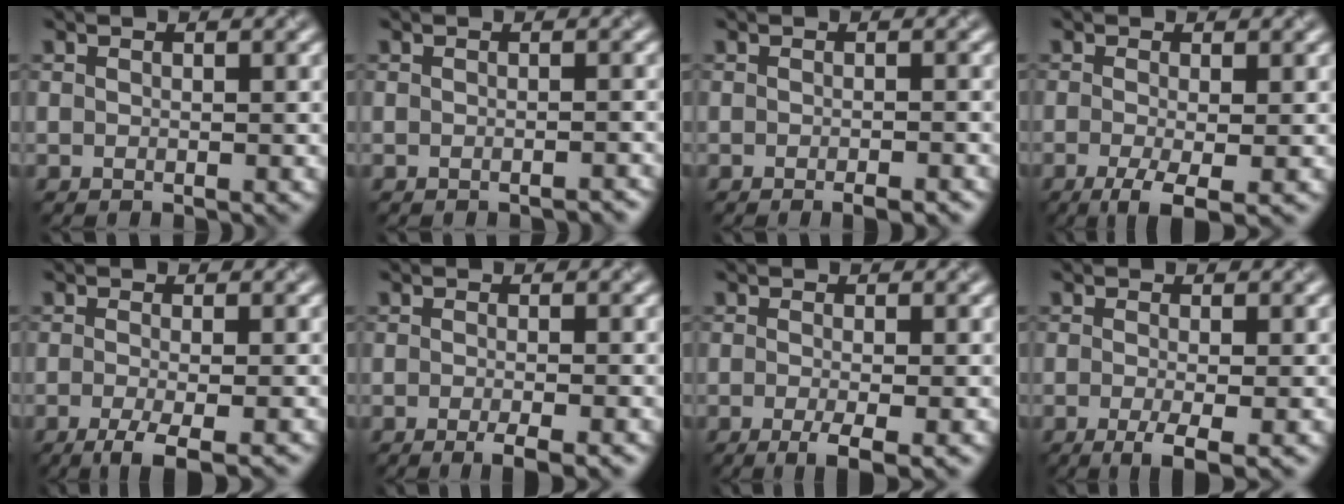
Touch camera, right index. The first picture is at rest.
{"total": 0.9, "force": [-0.9, 0.1, 0.2], "torque": [0.002, 0.003, -0.012]}
{"total": 1.7, "force": [-1.1, 0.3, 1.2], "torque": [-0.013, -0.003, -0.015]}
{"total": 3.6, "force": [-1.4, 0.8, 3.2], "torque": [-0.061, -0.006, -0.029]}
{"total": 3.4, "force": [-1.7, 0.7, 2.8], "torque": [-0.048, -0.006, -0.038]}
{"total": 2.7, "force": [-1.3, 0.5, 2.3], "torque": [-0.031, -0.004, -0.024]}
{"total": 3.0, "force": [-1.2, 0.7, 2.7], "torque": [-0.048, -0.009, -0.023]}
{"total": 3.3, "force": [-1.2, 0.7, 3.0], "torque": [-0.053, -0.010, -0.023]}